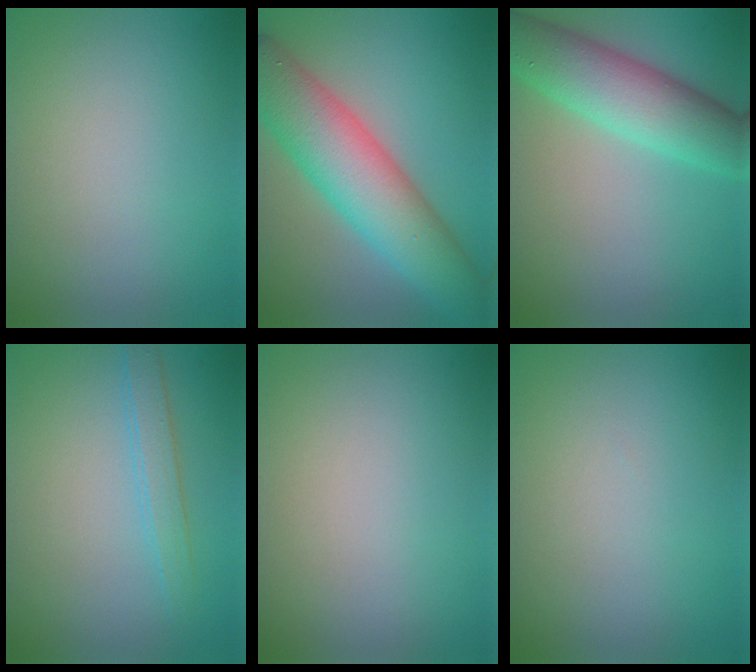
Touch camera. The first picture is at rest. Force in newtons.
{"total": 9.8, "press": 9.8, "slide": 0.1}
{"total": 7.1, "press": 7.1, "slide": 0.3}
{"total": 2.1, "press": 2.1, "slide": 0.1}
{"total": 0.0}
{"total": 0.0}